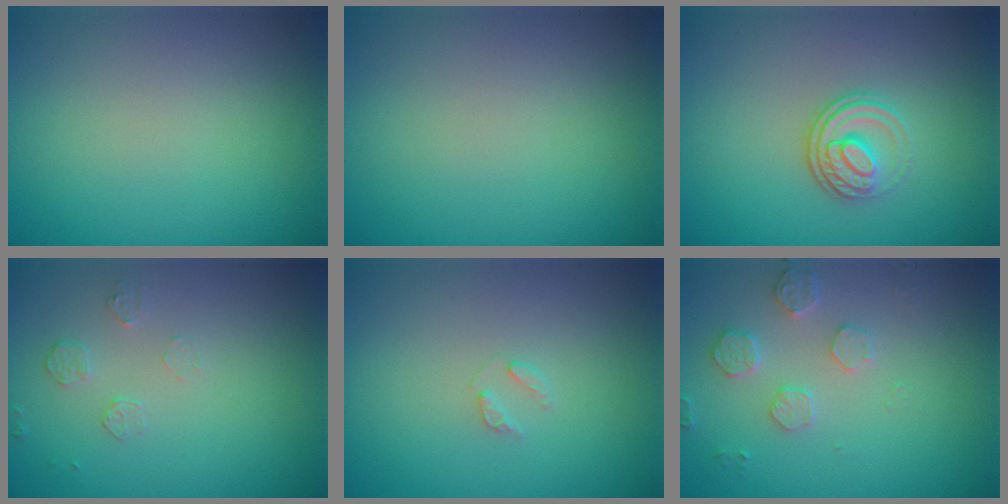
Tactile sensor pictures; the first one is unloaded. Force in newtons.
{"total": 0.0}
{"total": 3.3, "press": 2.4, "slide": 2.2}
{"total": 1.3, "press": 0.6, "slide": 1.1}
{"total": 0.9, "press": 0.9, "slide": 0.2}
{"total": 2.5, "press": 2.5, "slide": 0.5}